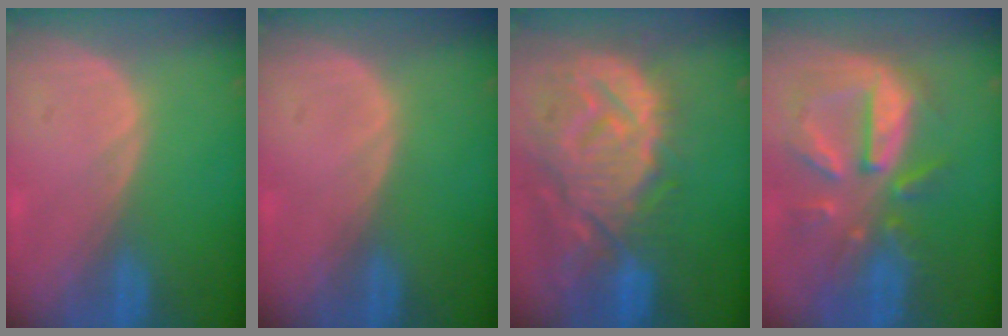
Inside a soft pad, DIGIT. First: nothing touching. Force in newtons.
{"total": 0.0}
{"total": 14.1, "press": 12.2, "slide": 7.1}
{"total": 10.8, "press": 9.5, "slide": 5.2}